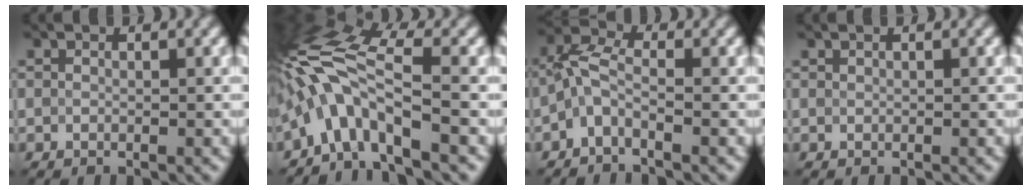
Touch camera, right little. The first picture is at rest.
{"total": 7.3, "force": [-3.1, 2.3, 6.3], "torque": [-0.123, 0.019, -0.070]}
{"total": 2.9, "force": [-1.2, 1.2, 2.3], "torque": [-0.056, 0.011, -0.037]}
{"total": 0.0}